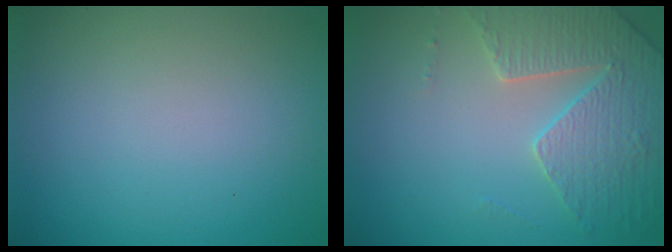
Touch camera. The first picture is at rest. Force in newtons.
{"total": 4.3, "press": 4.1, "slide": 1.1}